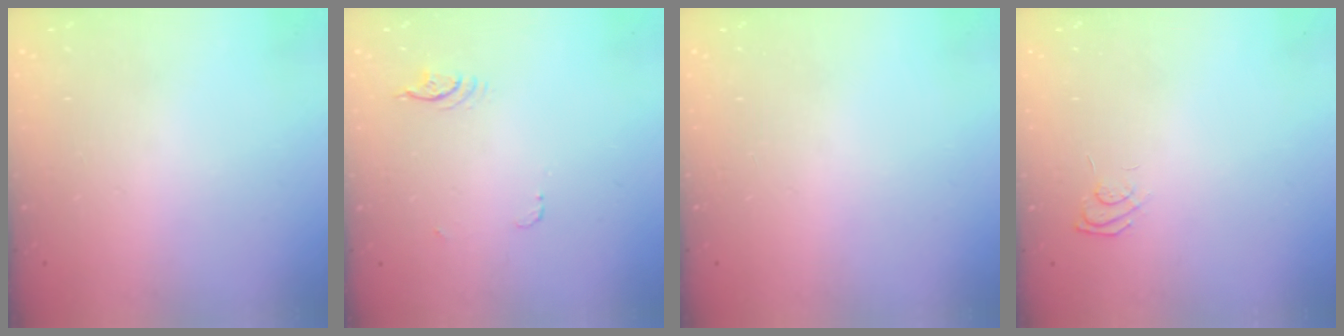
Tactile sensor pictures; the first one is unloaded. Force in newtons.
{"total": 3.8, "press": 3.5, "slide": 1.6}
{"total": 0.0}
{"total": 6.1, "press": 5.9, "slide": 1.4}